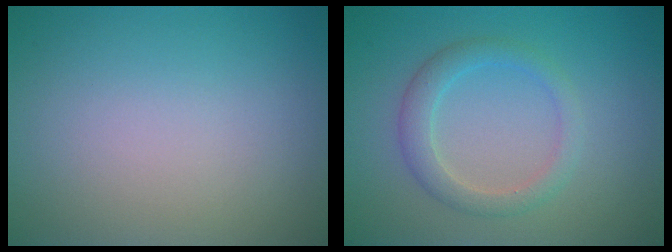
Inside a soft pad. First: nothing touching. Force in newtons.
{"total": 2.6, "press": 2.6, "slide": 0.1}